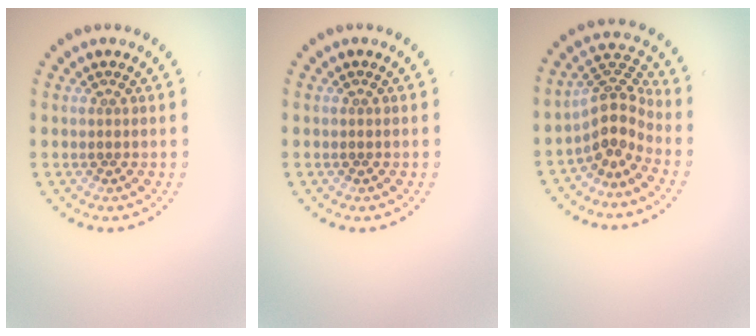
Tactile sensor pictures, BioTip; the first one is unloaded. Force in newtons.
{"total": 0.0}
{"total": 3.8, "press": 2.8, "slide": 2.6}